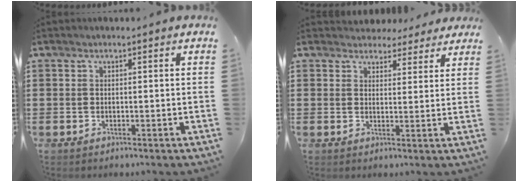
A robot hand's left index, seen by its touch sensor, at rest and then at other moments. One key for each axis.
{"total": 3.7, "fx": 3.2, "fy": 1.7, "fz": 0.2, "tx": -0.011, "ty": -0.006, "tz": 0.060}